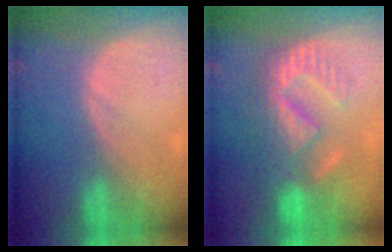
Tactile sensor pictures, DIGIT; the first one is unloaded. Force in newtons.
{"total": 9.0, "press": 8.7, "slide": 2.2}